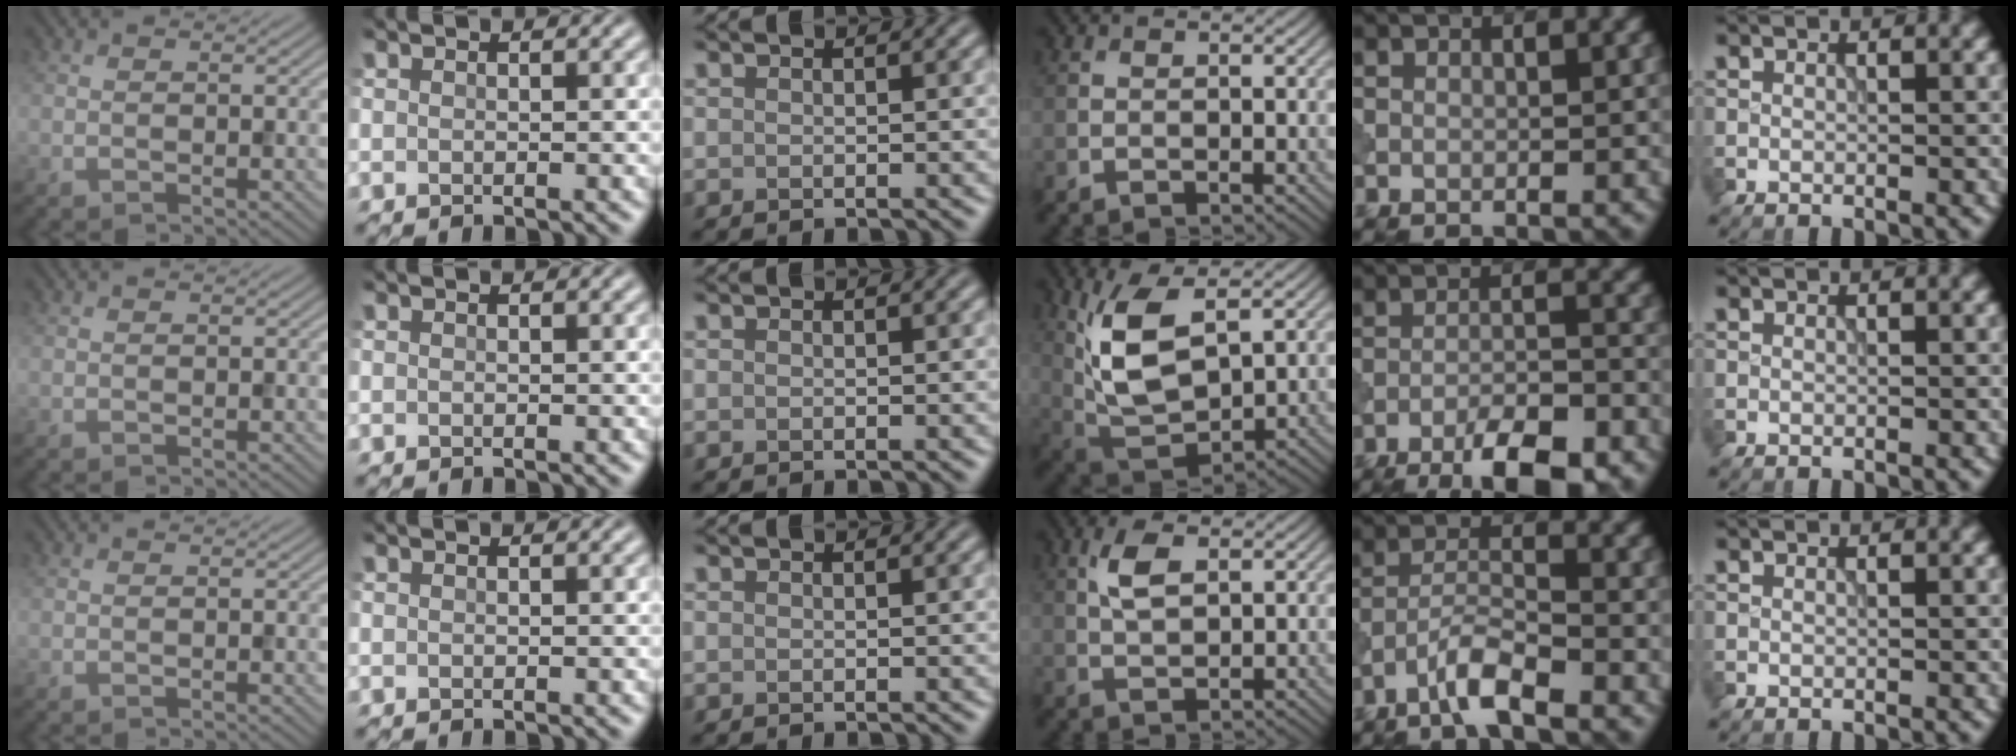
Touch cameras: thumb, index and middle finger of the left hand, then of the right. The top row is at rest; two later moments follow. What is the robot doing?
{"motion": "shake", "object": "bell"}